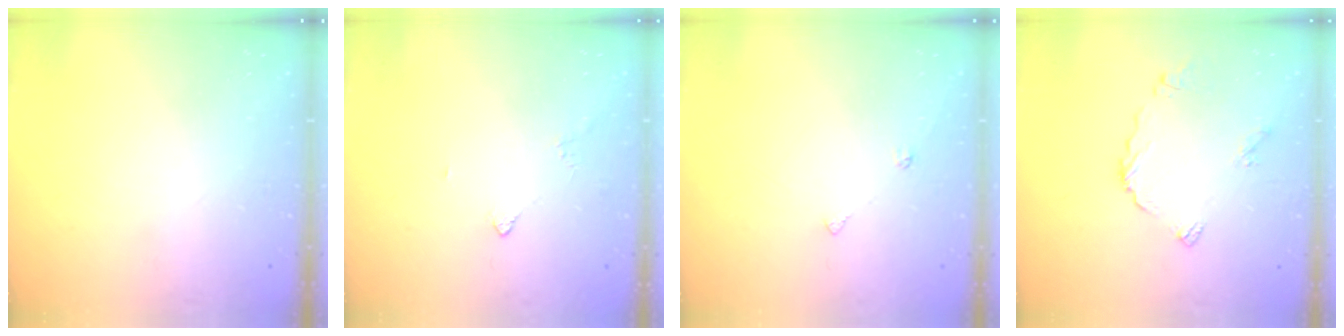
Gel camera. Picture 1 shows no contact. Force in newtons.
{"total": 2.9, "press": 2.9, "slide": 0.5}
{"total": 4.4, "press": 4.3, "slide": 1.0}
{"total": 8.0, "press": 8.0, "slide": 0.9}